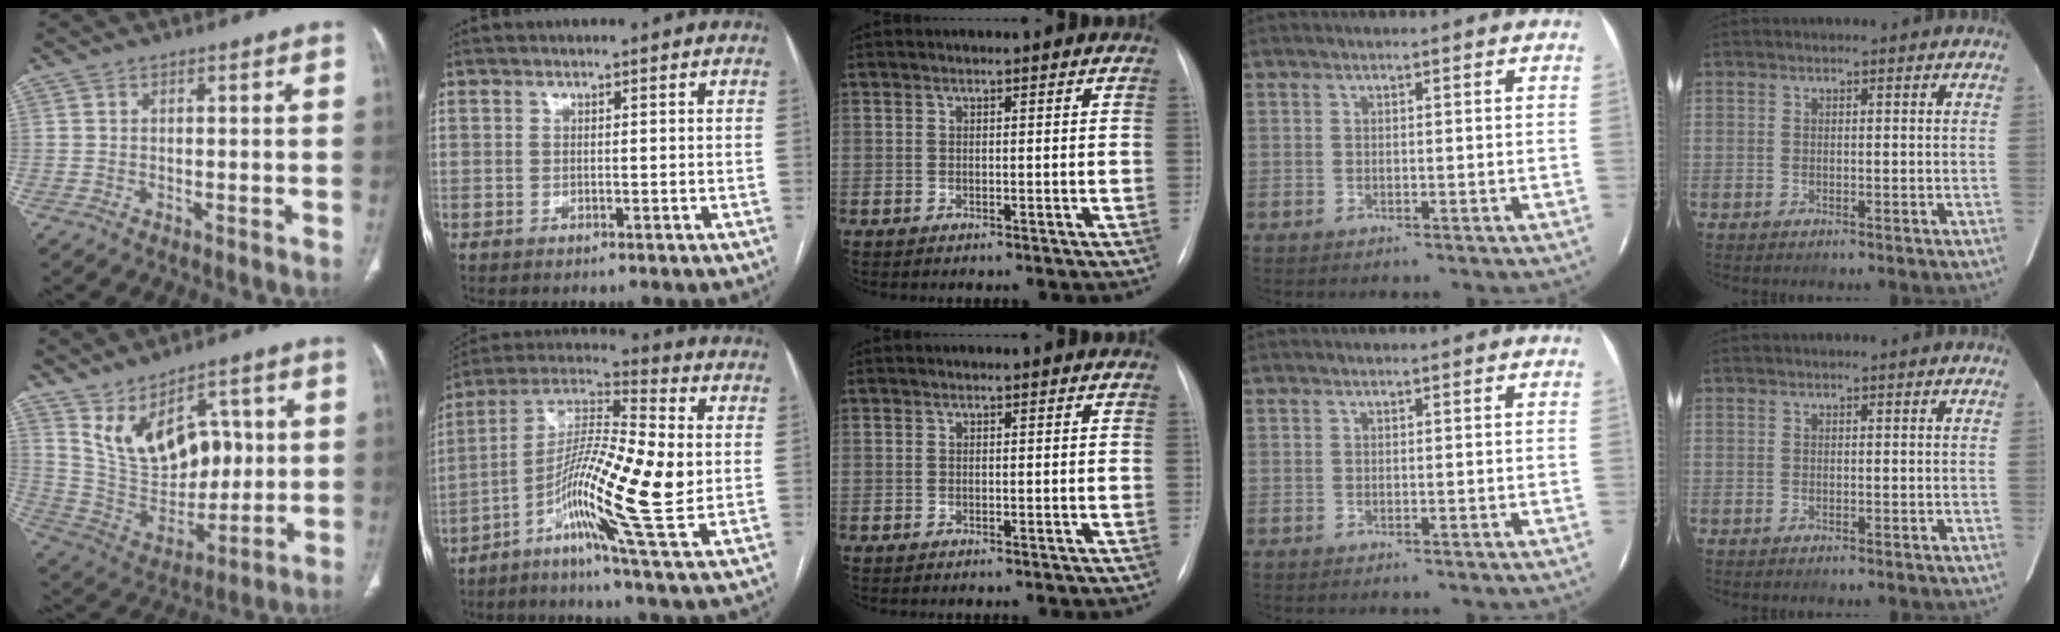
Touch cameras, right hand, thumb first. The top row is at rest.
{"thumb": {"total": 16.3, "force": [5.2, 10.4, 11.4], "torque": [-0.143, -0.017, 0.121]}, "index": {"total": 16.6, "force": [-2.9, 0.3, 16.4], "torque": [-0.309, -0.004, -0.065]}}